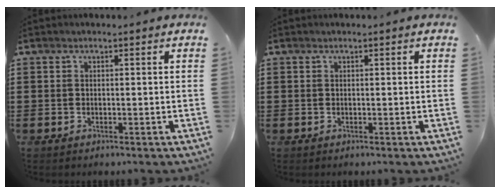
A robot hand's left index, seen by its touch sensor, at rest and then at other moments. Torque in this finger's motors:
{"motor_torque": [-0.04, 0.00, 0.00, 0.01]}